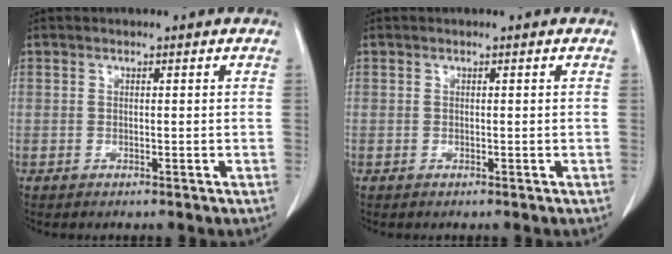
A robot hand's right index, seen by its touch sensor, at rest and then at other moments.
{"total": 0.0}